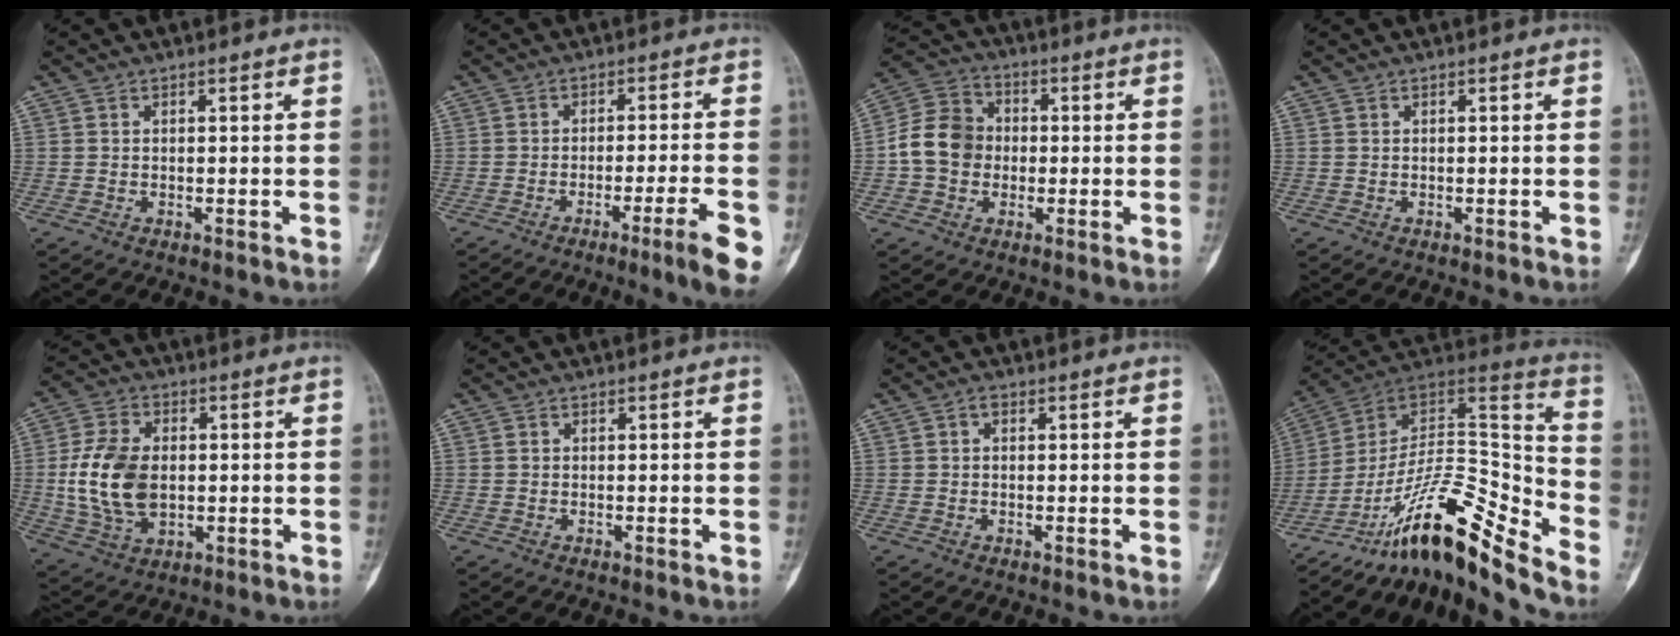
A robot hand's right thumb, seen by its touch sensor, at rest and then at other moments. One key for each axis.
{"total": 8.7, "fx": -4.2, "fy": 0.0, "fz": 7.6, "tx": -0.108, "ty": 0.005, "tz": -0.061}
{"total": 10.3, "fx": -0.7, "fy": 8.8, "fz": 5.3, "tx": -0.080, "ty": 0.028, "tz": -0.025}
{"total": 0.0}
{"total": 14.0, "fx": -0.2, "fy": 9.3, "fz": 10.4, "tx": -0.193, "ty": 0.001, "tz": 0.006}
{"total": 0.0}
{"total": 1.0, "fx": 0.2, "fy": 0.7, "fz": 0.6, "tx": -0.003, "ty": 0.006, "tz": 0.000}
{"total": 21.1, "fx": -15.8, "fy": 4.3, "fz": 13.3, "tx": -0.202, "ty": 0.124, "tz": -0.270}